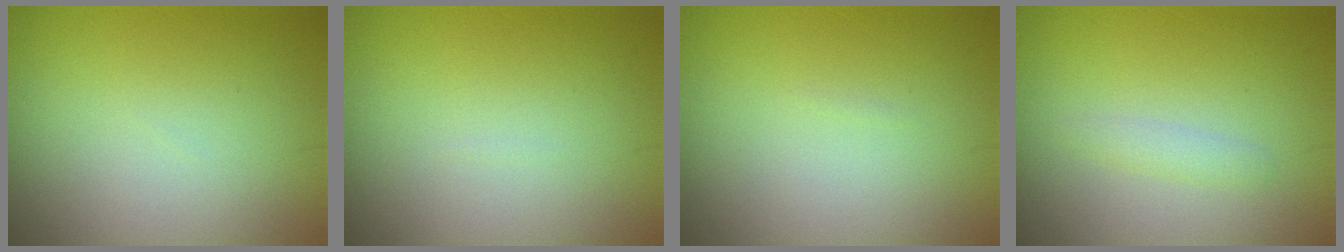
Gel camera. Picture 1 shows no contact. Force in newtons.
{"total": 0.0}
{"total": 0.0}
{"total": 1.1, "press": 1.1, "slide": 0.0}